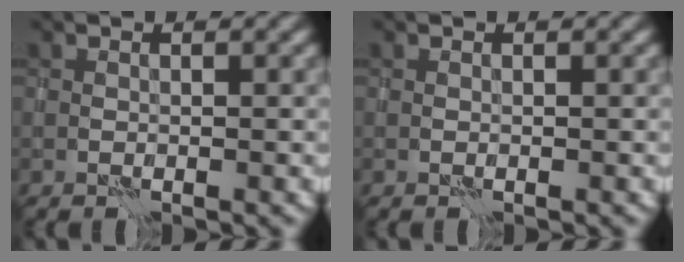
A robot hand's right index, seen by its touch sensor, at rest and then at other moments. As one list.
[{"total": 0.0}]